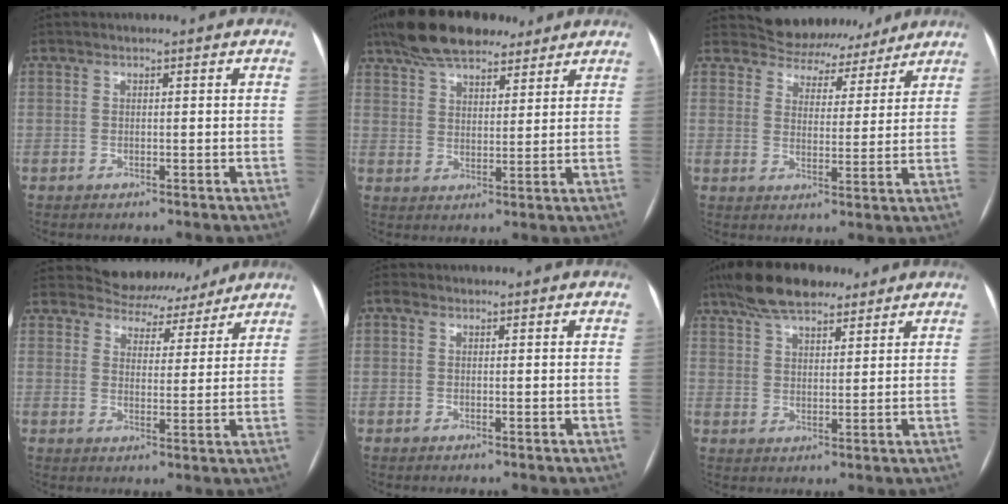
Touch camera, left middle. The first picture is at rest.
{"total": 13.9, "force": [10.9, 5.2, 7.0], "torque": [-0.125, 0.041, 0.181]}
{"total": 10.3, "force": [9.4, 4.3, 0.3], "torque": [0.015, 0.009, 0.122]}
{"total": 8.9, "force": [8.1, 3.7, 0.0], "torque": [0.015, 0.007, 0.101]}
{"total": 0.8, "force": [0.3, 0.6, 0.4], "torque": [-0.009, 0.010, 0.002]}
{"total": 10.9, "force": [8.4, 3.9, 5.8], "torque": [-0.107, 0.033, 0.146]}